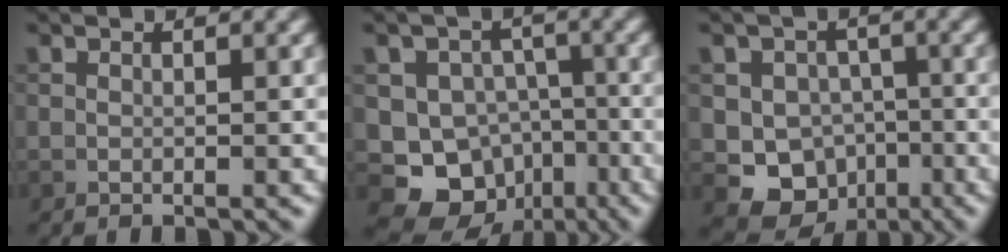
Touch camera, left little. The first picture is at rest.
{"total": 9.0, "force": [-3.9, 7.5, 3.0], "torque": [-0.037, -0.008, -0.080]}
{"total": 7.7, "force": [-2.7, 6.8, 2.4], "torque": [-0.024, -0.011, -0.063]}